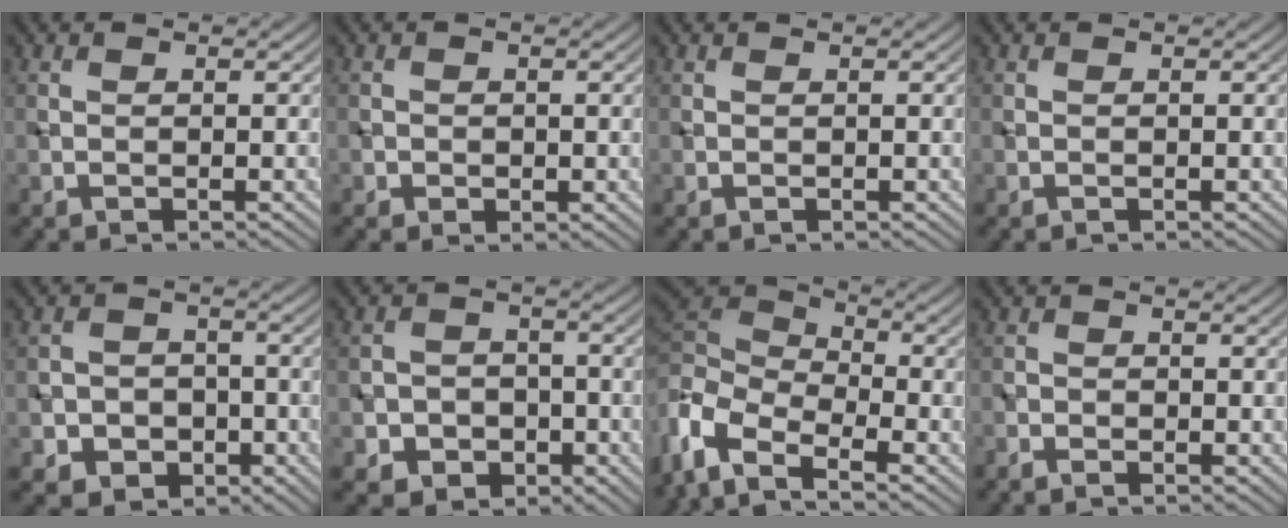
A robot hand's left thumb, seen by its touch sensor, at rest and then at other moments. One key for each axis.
{"total": 1.2, "fx": -0.3, "fy": 1.0, "fz": 0.6, "tx": -0.011, "ty": -0.006, "tz": -0.004}
{"total": 0.0}
{"total": 0.0}
{"total": 5.8, "fx": -2.4, "fy": 5.0, "fz": 1.6, "tx": -0.030, "ty": -0.004, "tz": -0.060}
{"total": 5.4, "fx": -2.5, "fy": 4.5, "fz": 1.6, "tx": -0.019, "ty": -0.001, "tz": -0.063}
{"total": 8.8, "fx": -3.6, "fy": 4.4, "fz": 6.6, "tx": -0.159, "ty": 0.000, "tz": -0.086}
{"total": 1.4, "fx": -1.2, "fy": 0.6, "fz": 0.5, "tx": -0.011, "ty": -0.003, "tz": -0.026}